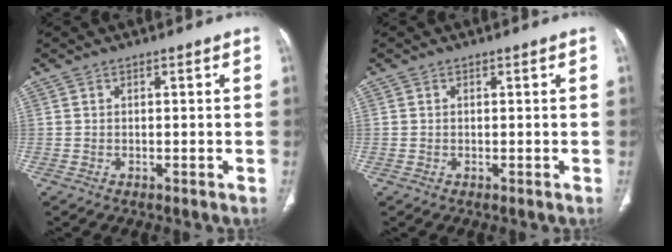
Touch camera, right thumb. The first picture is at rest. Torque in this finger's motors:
{"motor_torque": [0.28, 0.13, 0.20, -0.23, 0.03]}